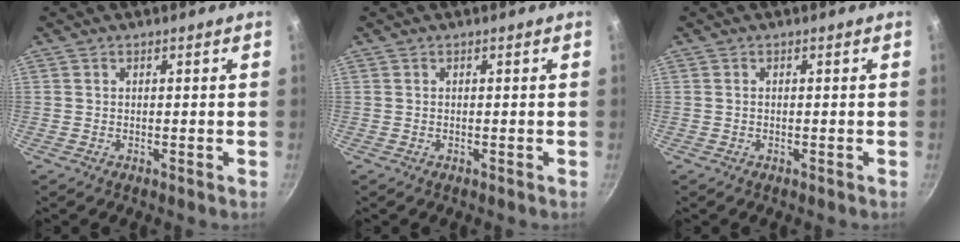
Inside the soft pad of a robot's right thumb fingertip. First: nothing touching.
{"total": 0.0}
{"total": 0.0}